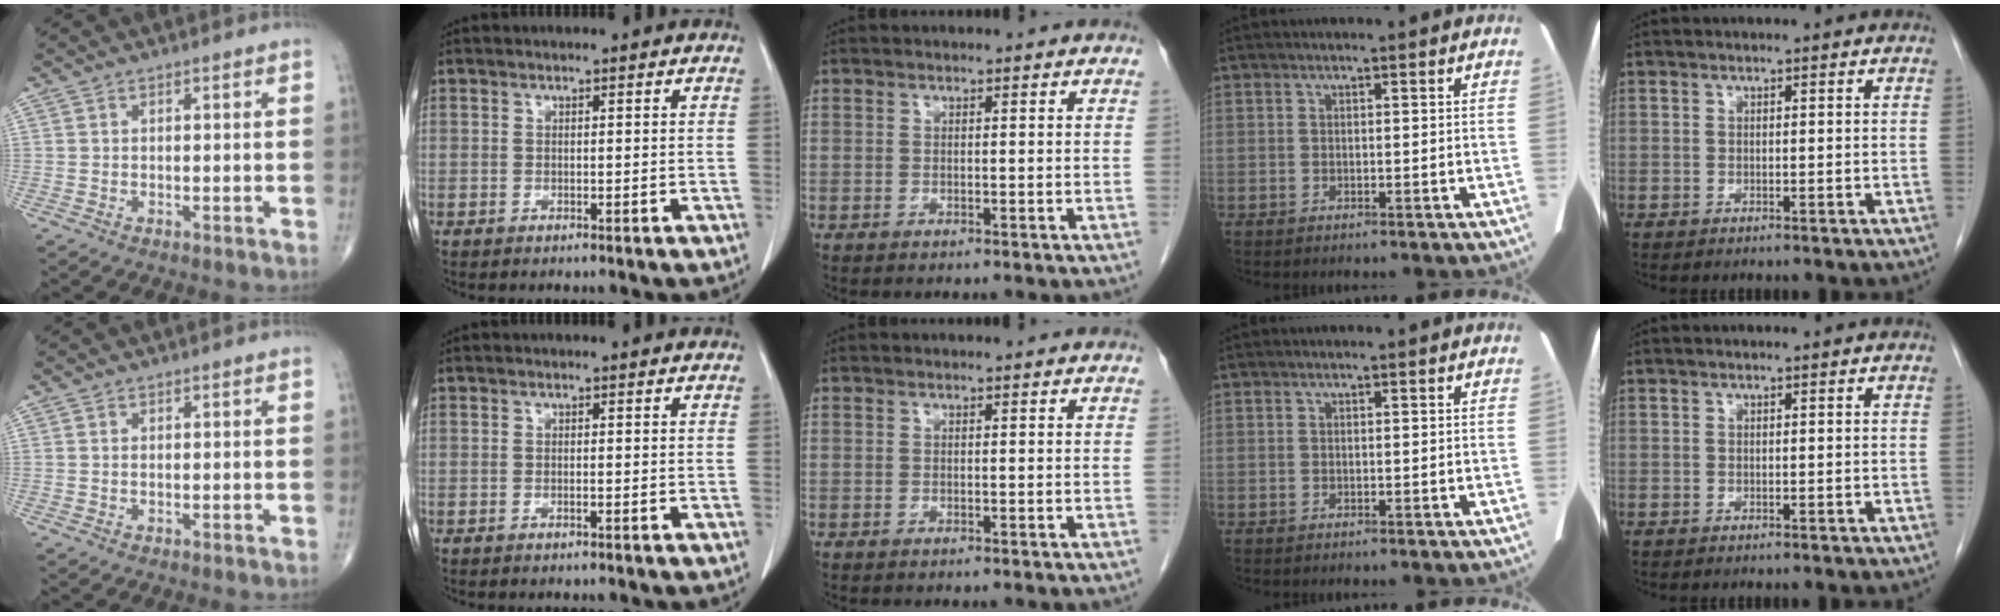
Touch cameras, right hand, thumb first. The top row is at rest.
{}